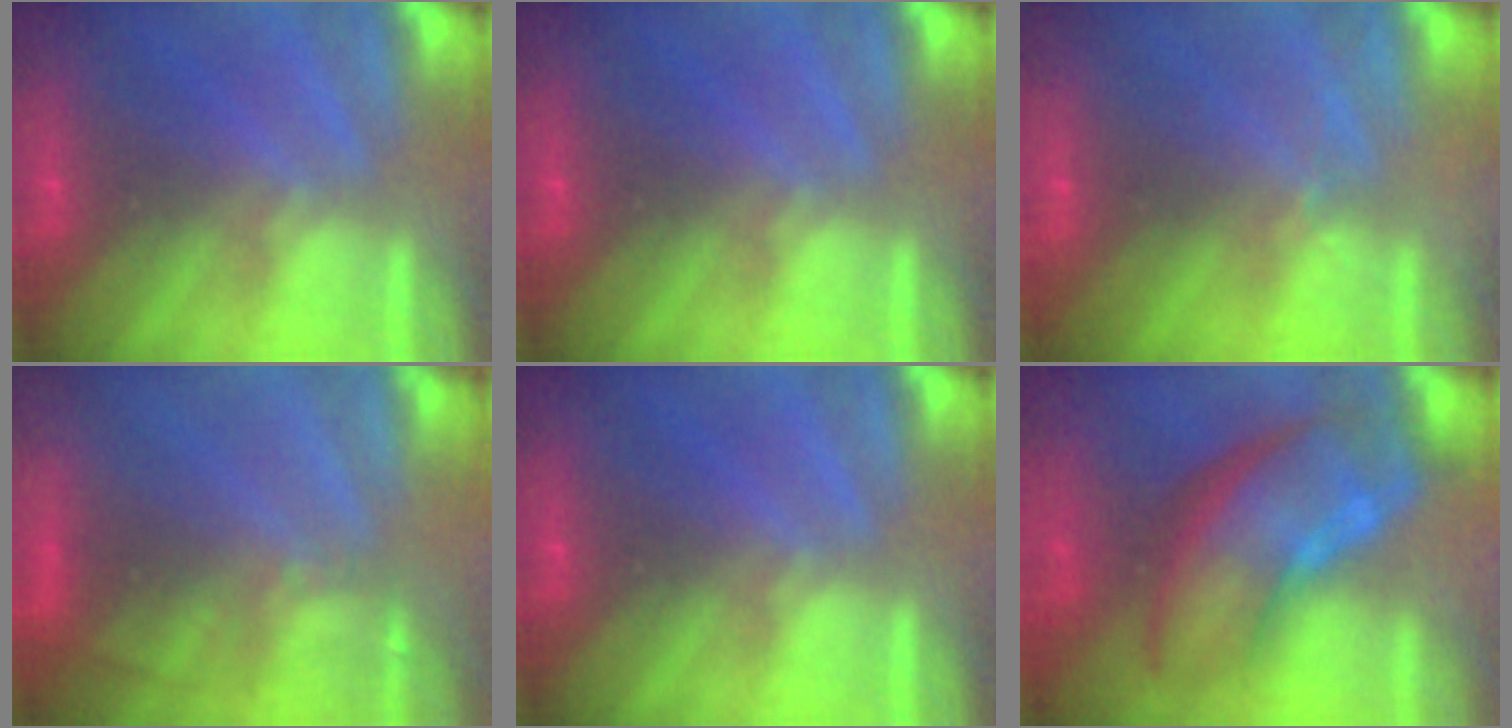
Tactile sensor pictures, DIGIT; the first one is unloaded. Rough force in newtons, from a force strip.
{"total": 0.0}
{"total": 2.0}
{"total": 2.9}
{"total": 0.0}
{"total": 7.2}